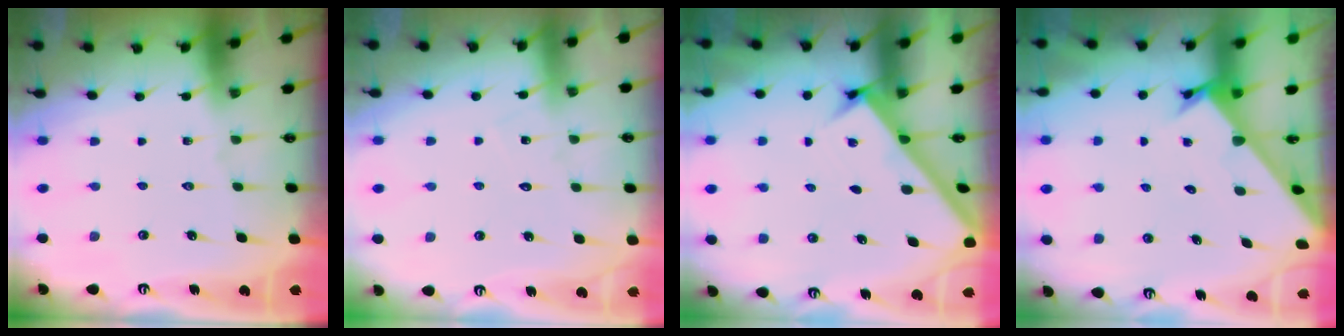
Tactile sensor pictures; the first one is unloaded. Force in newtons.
{"total": 5.3, "press": 5.3, "slide": 0.4}
{"total": 2.4, "press": 2.4, "slide": 0.2}
{"total": 2.2, "press": 2.2, "slide": 0.2}